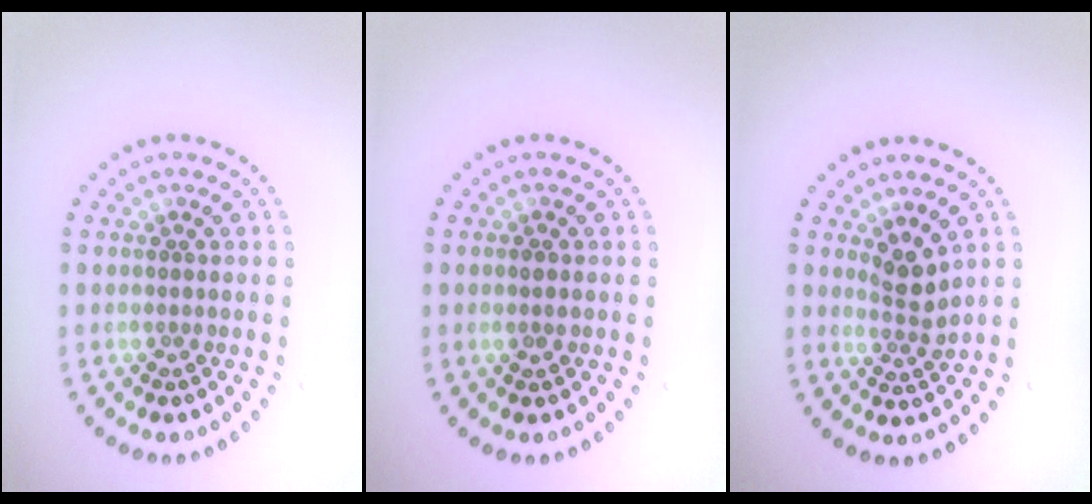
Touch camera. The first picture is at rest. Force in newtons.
{"total": 0.9, "press": 0.9, "slide": 0.1}
{"total": 2.3, "press": 1.7, "slide": 1.5}